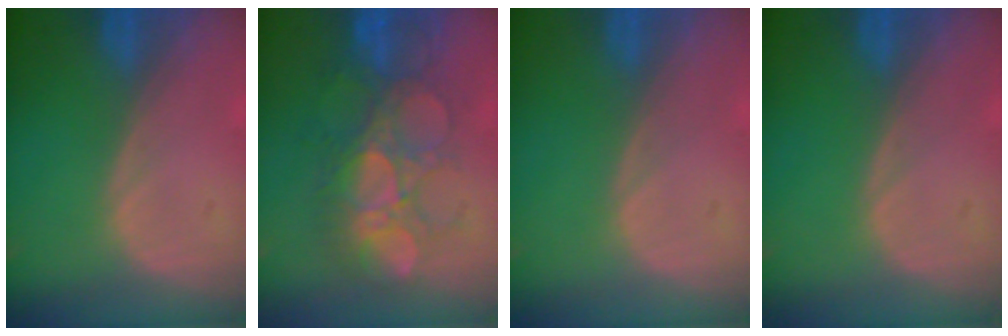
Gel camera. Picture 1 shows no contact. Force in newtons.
{"total": 9.0, "press": 8.8, "slide": 2.0}
{"total": 0.0}
{"total": 0.0}